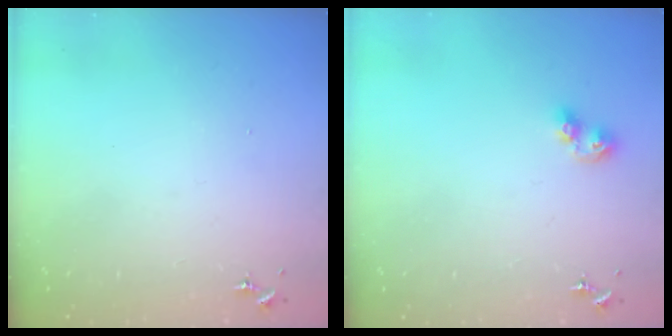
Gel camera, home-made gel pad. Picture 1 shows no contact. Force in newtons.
{"total": 6.3, "press": 6.3, "slide": 0.5}